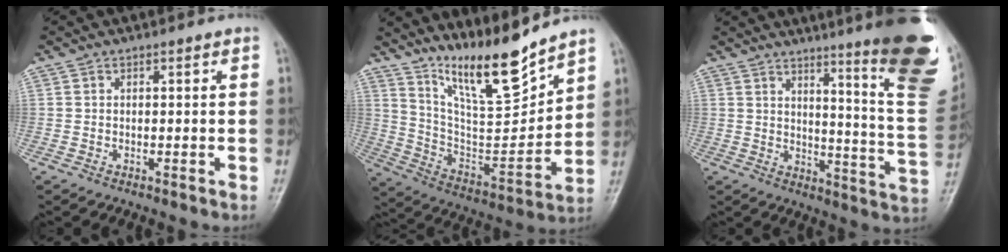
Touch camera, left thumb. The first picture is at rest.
{"total": 15.5, "force": [12.7, 2.4, 8.6], "torque": [-0.115, -0.093, 0.237]}
{"total": 23.0, "force": [13.5, 2.8, 18.4], "torque": [-0.203, -0.090, 0.170]}